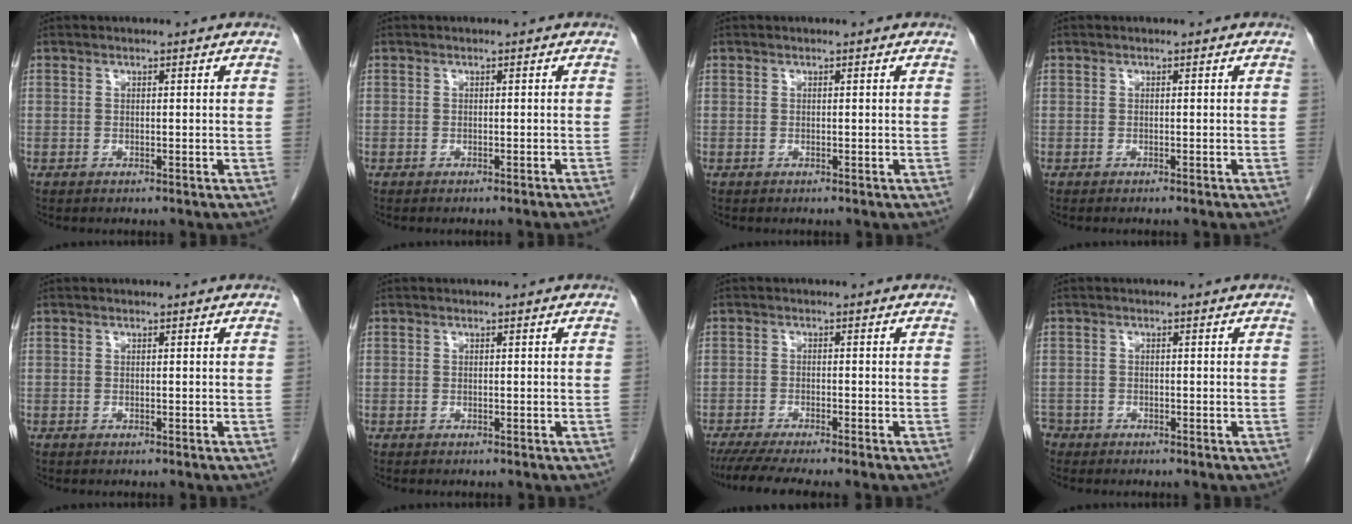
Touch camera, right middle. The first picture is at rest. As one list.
[{"total": 2.2, "force": [-1.9, -0.5, 0.9], "torque": [-0.010, 0.007, -0.025]}, {"total": 0.0}, {"total": 1.2, "force": [-1.1, -0.2, 0.6], "torque": [-0.001, 0.004, -0.015]}, {"total": 0.0}, {"total": 1.0, "force": [-0.8, 0.3, 0.5], "torque": [-0.009, -0.002, -0.009]}, {"total": 8.1, "force": [-6.8, -0.1, 4.3], "torque": [-0.057, -0.018, -0.108]}, {"total": 2.1, "force": [-1.7, 1.2, -0.1], "torque": [0.001, 0.002, -0.033]}]